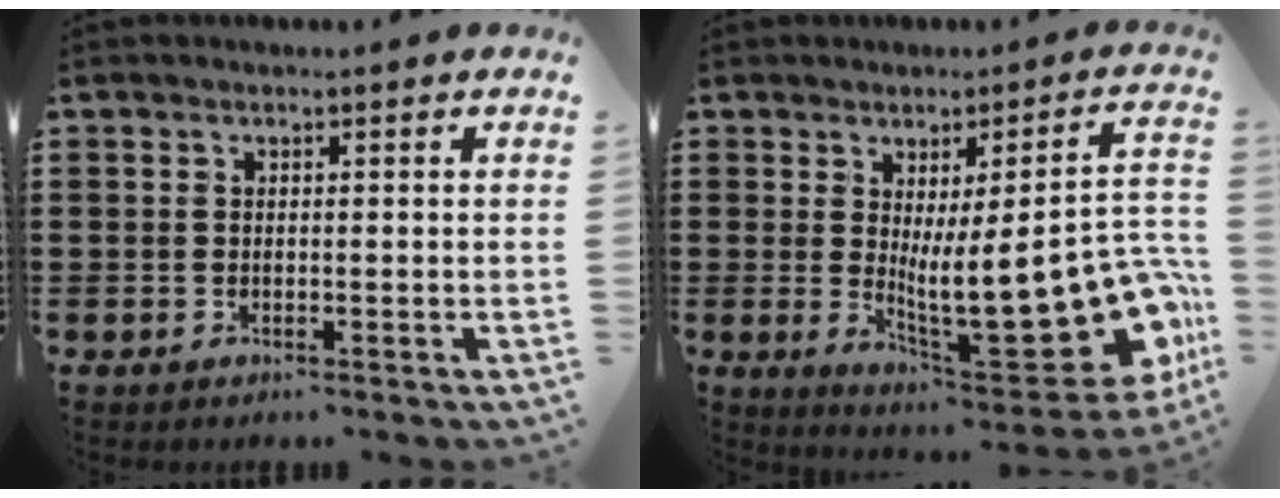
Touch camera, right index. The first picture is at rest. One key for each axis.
{"total": 17.4, "fx": -3.0, "fy": 5.0, "fz": 16.4, "tx": -0.248, "ty": -0.022, "tz": -0.036}